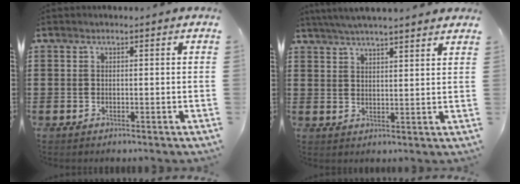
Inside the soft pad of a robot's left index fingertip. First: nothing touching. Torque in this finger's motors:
{"motor_torque": [1.37, -0.76, 1.05, 0.21]}